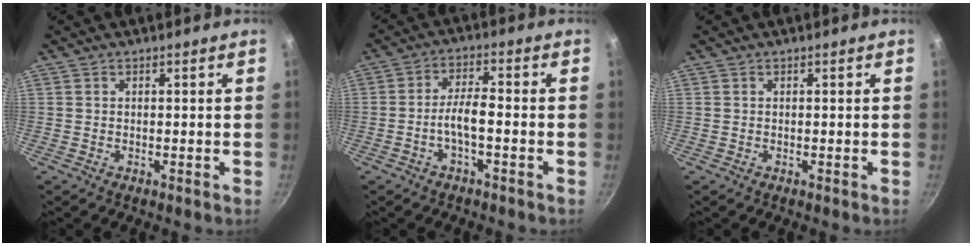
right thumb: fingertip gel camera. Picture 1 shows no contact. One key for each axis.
{"total": 5.2, "fx": -2.0, "fy": 1.6, "fz": 4.6, "tx": -0.091, "ty": 0.027, "tz": -0.043}
{"total": 0.0}